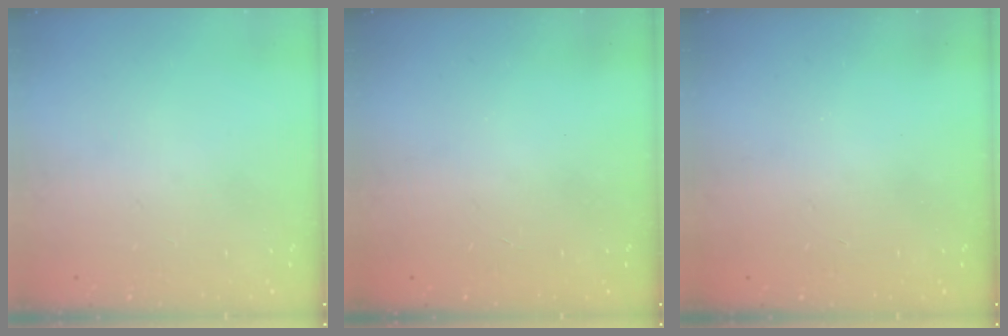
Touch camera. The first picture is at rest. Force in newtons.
{"total": 0.0}
{"total": 0.0}